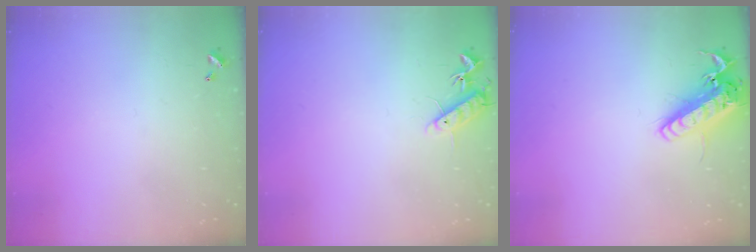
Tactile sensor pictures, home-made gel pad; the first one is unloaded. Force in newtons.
{"total": 10.1, "press": 10.0, "slide": 0.8}
{"total": 16.4, "press": 16.1, "slide": 3.2}